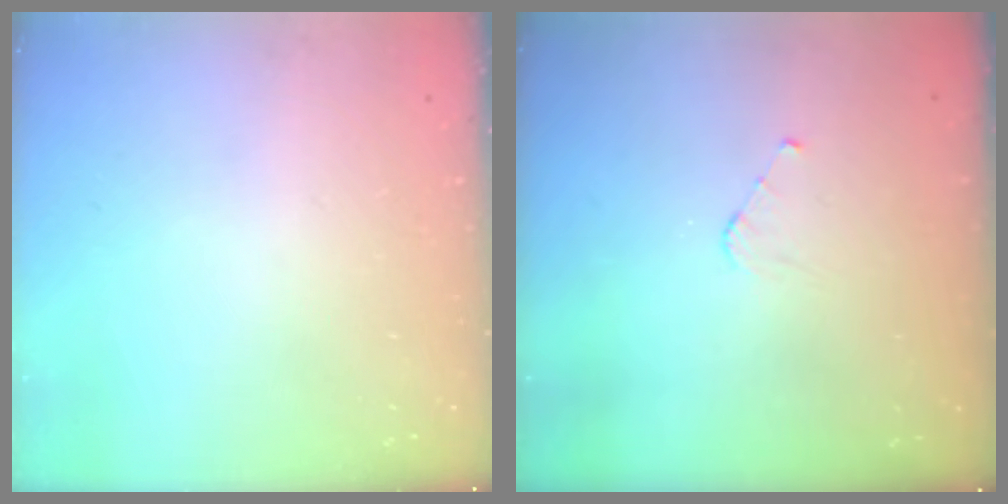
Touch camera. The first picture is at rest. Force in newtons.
{"total": 3.0, "press": 3.0, "slide": 0.2}